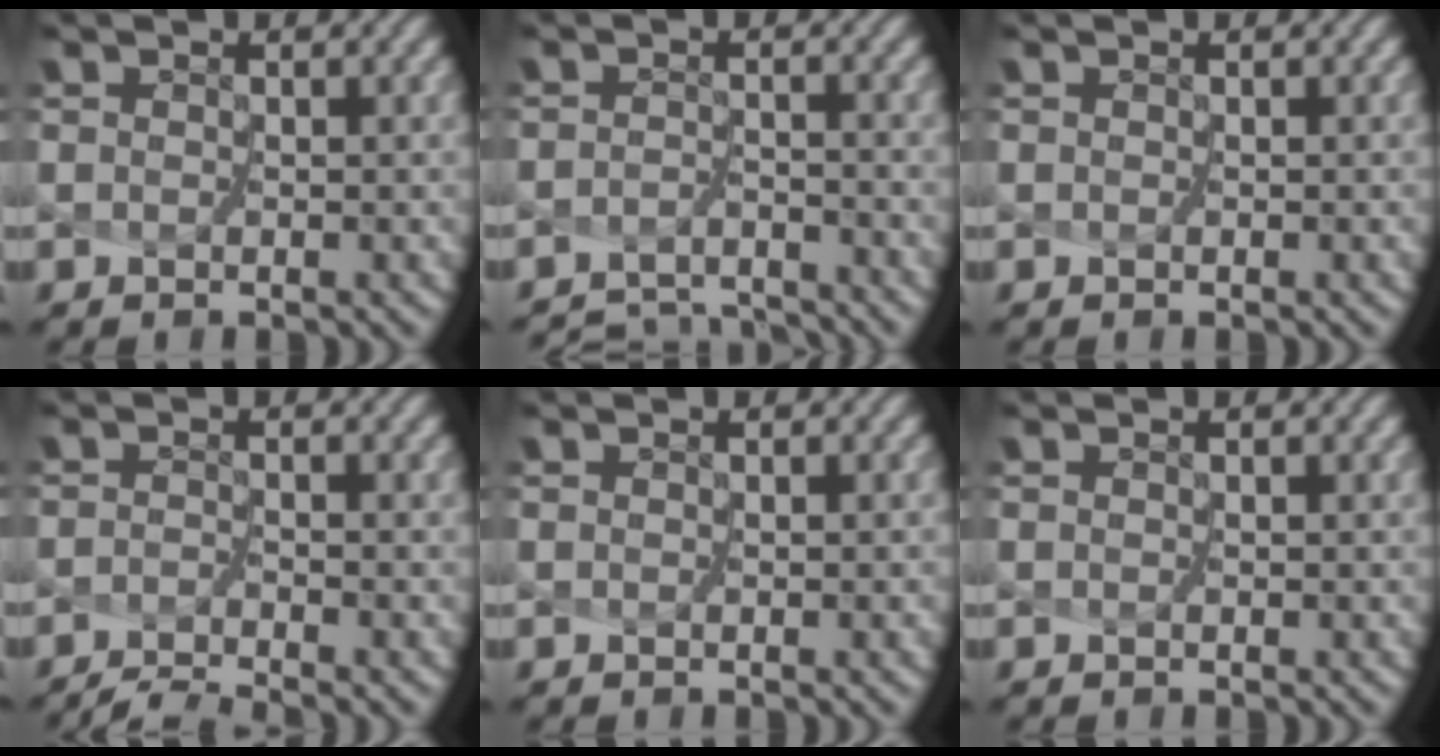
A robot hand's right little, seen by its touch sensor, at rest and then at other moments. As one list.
[{"total": 4.6, "force": [-4.6, 0.0, 0.2], "torque": [-0.004, -0.009, -0.076]}, {"total": 0.0}, {"total": 3.2, "force": [-3.0, -0.3, 1.0], "torque": [-0.022, -0.012, -0.059]}, {"total": 0.6, "force": [-0.1, 0.2, 0.5], "torque": [-0.002, -0.001, -0.004]}, {"total": 0.0}]